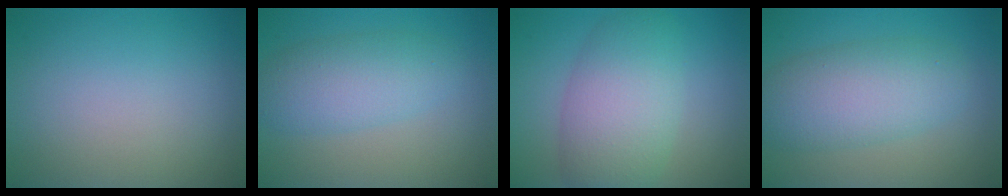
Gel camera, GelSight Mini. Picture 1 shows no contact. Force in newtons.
{"total": 4.4, "press": 4.4, "slide": 0.0}
{"total": 7.0, "press": 7.0, "slide": 0.2}
{"total": 6.1, "press": 6.1, "slide": 0.1}